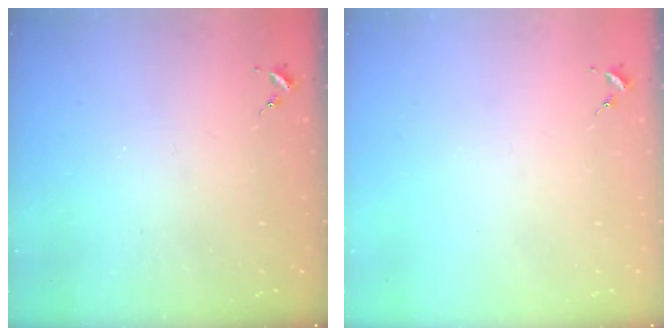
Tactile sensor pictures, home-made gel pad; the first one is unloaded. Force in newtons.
{"total": 0.0}